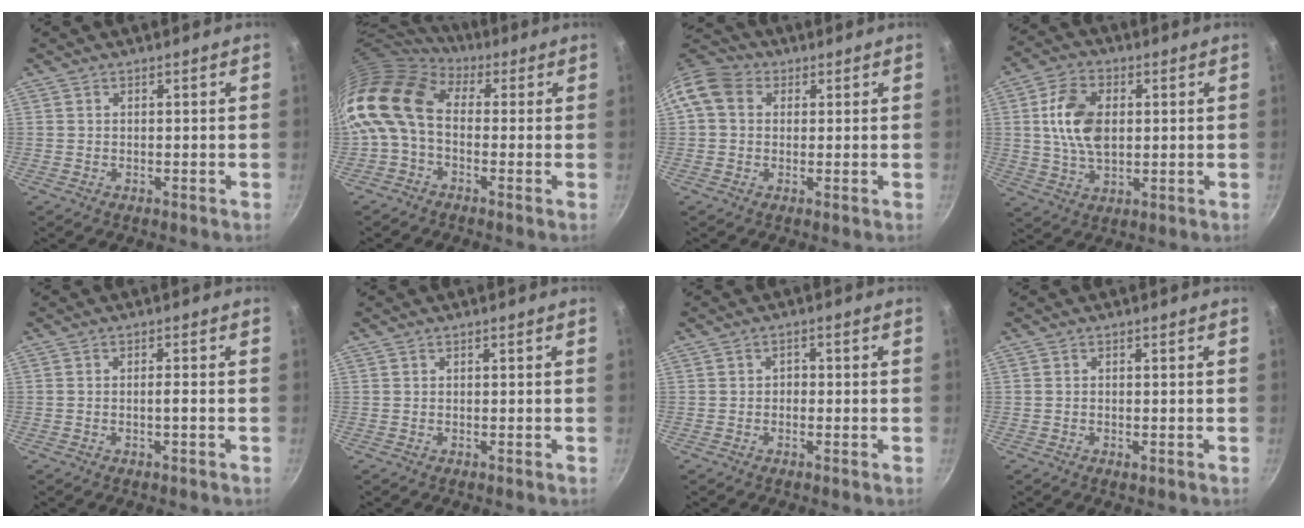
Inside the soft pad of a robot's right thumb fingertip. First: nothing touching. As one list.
[{"total": 14.3, "force": [0.2, 9.8, 10.4], "torque": [-0.205, 0.024, -0.018]}, {"total": 8.0, "force": [1.8, 6.5, 4.4], "torque": [-0.069, 0.013, 0.013]}, {"total": 11.2, "force": [1.6, 7.0, 8.6], "torque": [-0.146, 0.002, 0.027]}, {"total": 1.6, "force": [-0.5, -0.1, 1.5], "torque": [-0.034, 0.007, -0.011]}, {"total": 0.0}, {"total": 1.3, "force": [-0.5, 1.1, 0.6], "torque": [-0.005, 0.005, -0.009]}, {"total": 0.7, "force": [-0.3, 0.3, 0.6], "torque": [-0.011, 0.001, -0.005]}]